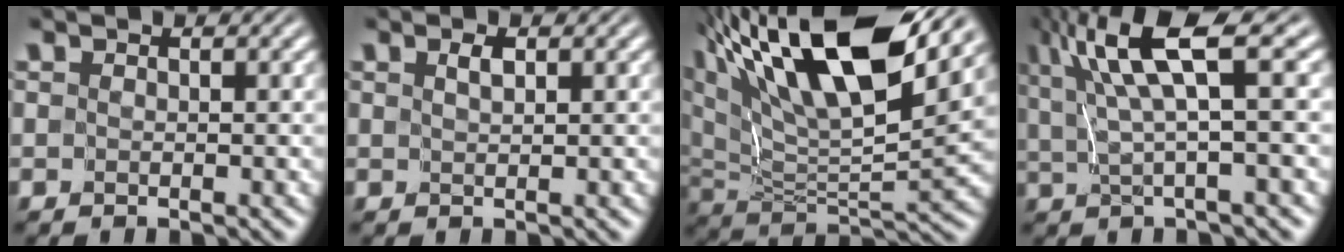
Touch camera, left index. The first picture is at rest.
{"total": 0.7, "force": [0.6, 0.1, 0.4], "torque": [-0.009, 0.002, 0.013]}
{"total": 15.2, "force": [8.9, 4.7, 11.4], "torque": [-0.222, 0.027, 0.163]}
{"total": 7.7, "force": [3.2, 1.2, 6.8], "torque": [-0.124, 0.013, 0.063]}